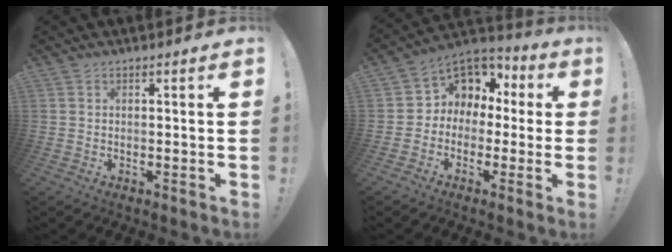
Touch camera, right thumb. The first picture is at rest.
{"total": 7.3, "force": [1.2, 6.8, 2.2], "torque": [-0.025, -0.017, 0.030]}